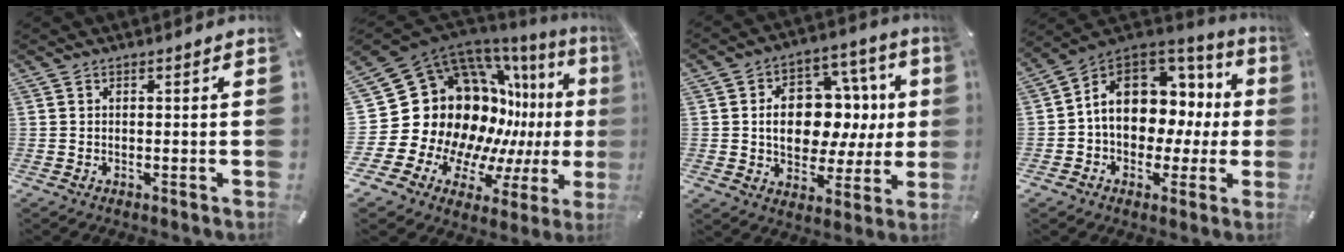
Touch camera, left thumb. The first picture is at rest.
{"total": 23.1, "force": [3.0, 18.8, 13.1], "torque": [-0.183, -0.112, 0.121]}
{"total": 15.2, "force": [1.0, 11.6, 9.8], "torque": [-0.147, -0.002, 0.029]}
{"total": 12.9, "force": [2.1, 10.3, 7.4], "torque": [-0.115, -0.014, 0.044]}